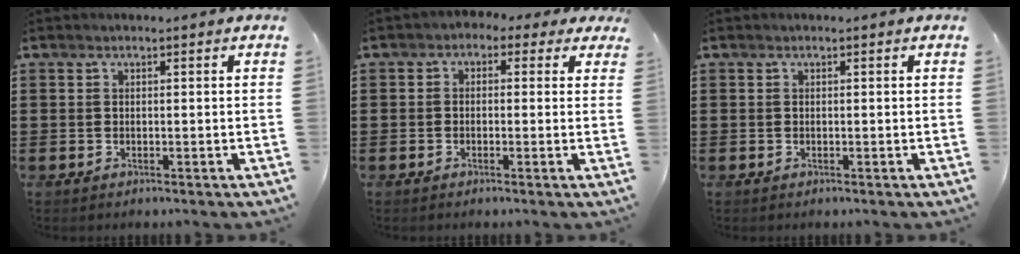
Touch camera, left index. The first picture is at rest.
{"total": 1.8, "force": [0.0, 1.6, 0.9], "torque": [-0.023, 0.011, -0.003]}
{"total": 0.0}